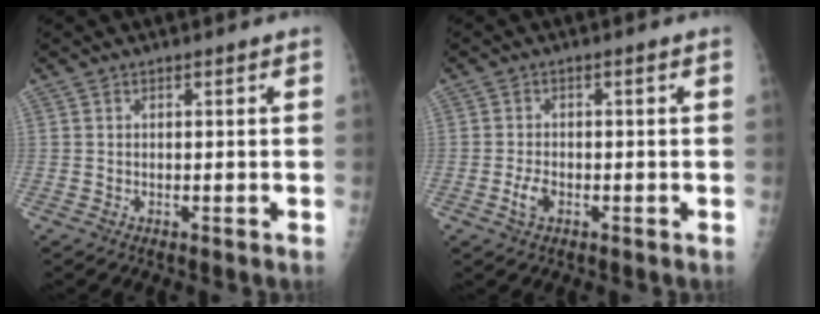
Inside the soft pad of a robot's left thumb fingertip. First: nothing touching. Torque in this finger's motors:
{"motor_torque": [-0.24, -0.04, 0.31, 0.15, 0.00]}